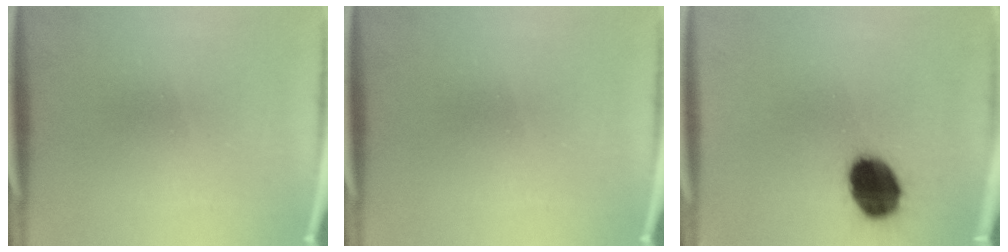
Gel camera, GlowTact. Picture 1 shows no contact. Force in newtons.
{"total": 0.0}
{"total": 13.0}